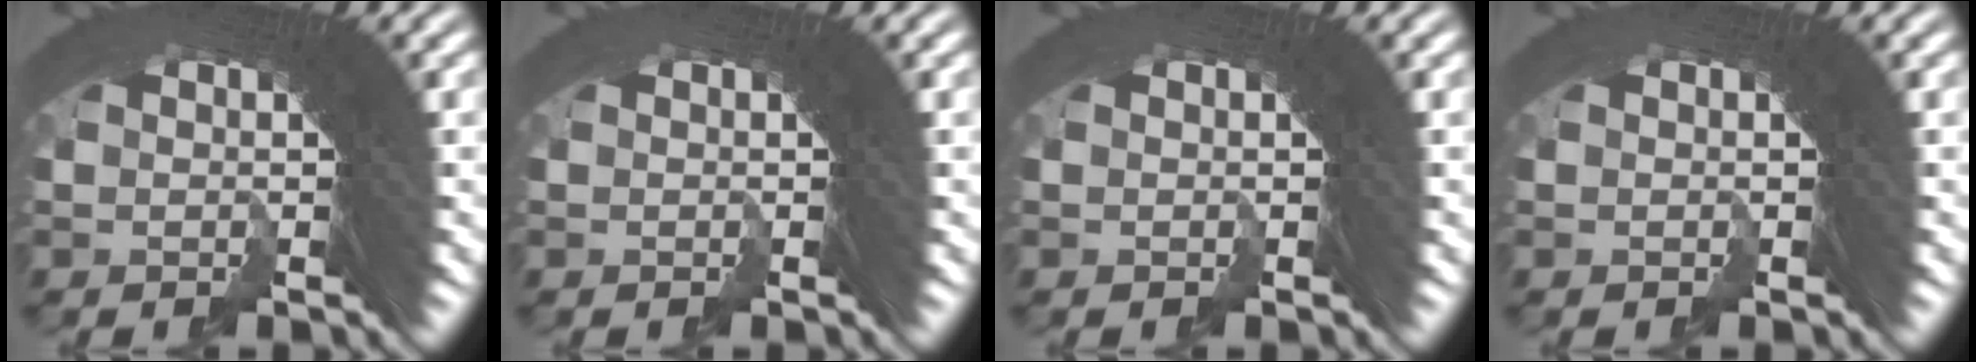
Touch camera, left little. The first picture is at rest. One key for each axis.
{"total": 0.0}
{"total": 0.0}
{"total": 0.0}